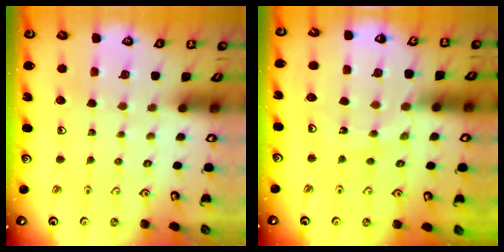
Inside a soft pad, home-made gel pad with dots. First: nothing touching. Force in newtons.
{"total": 12.4, "press": 12.4, "slide": 1.4}